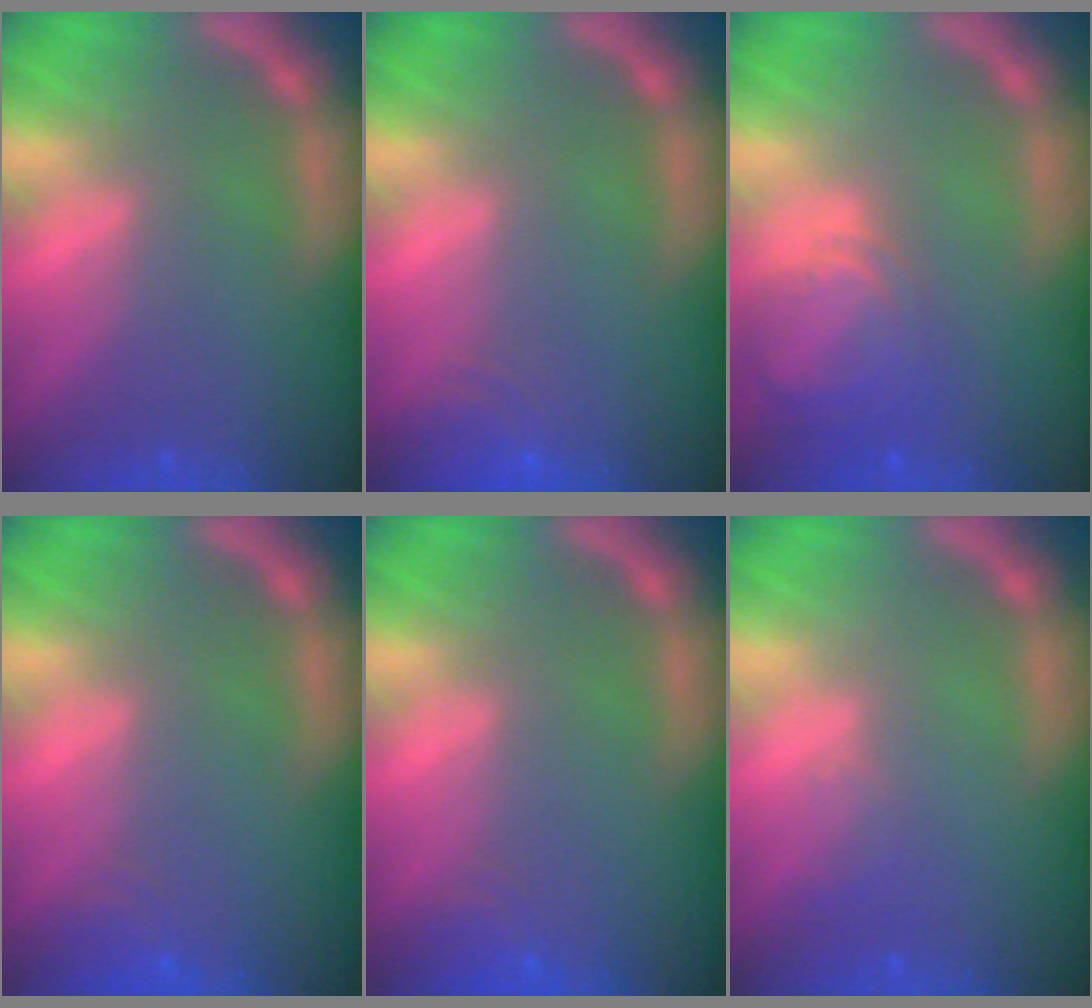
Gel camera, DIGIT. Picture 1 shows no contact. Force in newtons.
{"total": 3.0}
{"total": 4.5}
{"total": 1.9}
{"total": 1.9}
{"total": 1.0}